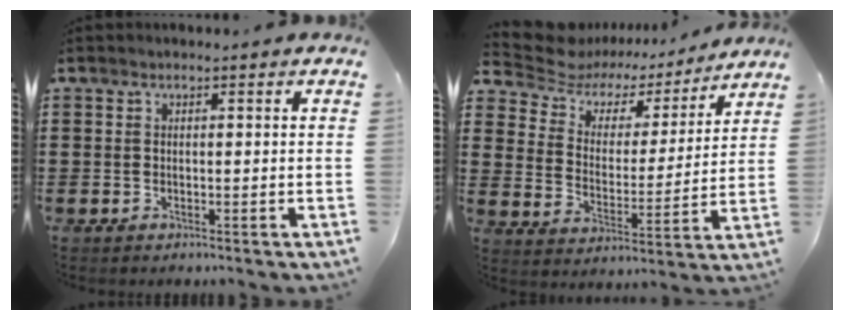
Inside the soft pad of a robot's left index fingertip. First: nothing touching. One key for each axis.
{"total": 6.7, "fx": 5.5, "fy": 3.3, "fz": 1.9, "tx": -0.069, "ty": -0.029, "tz": 0.095}